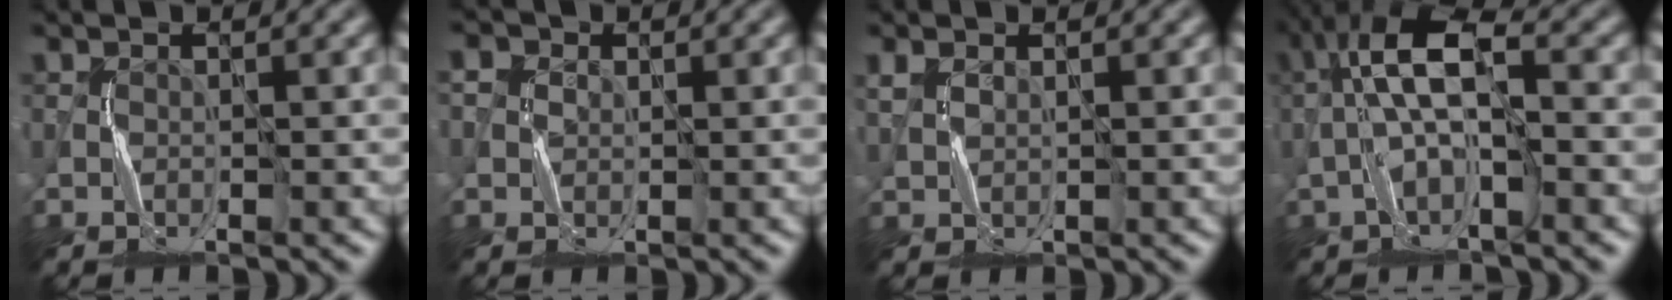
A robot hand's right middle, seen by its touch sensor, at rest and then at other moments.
{"total": 2.6, "force": [0.8, 2.4, 0.9], "torque": [-0.002, 0.009, -0.006]}
{"total": 1.1, "force": [1.0, 0.4, 0.2], "torque": [-0.002, 0.003, 0.023]}
{"total": 6.1, "force": [-0.7, 1.9, 5.7], "torque": [-0.114, 0.022, -0.018]}